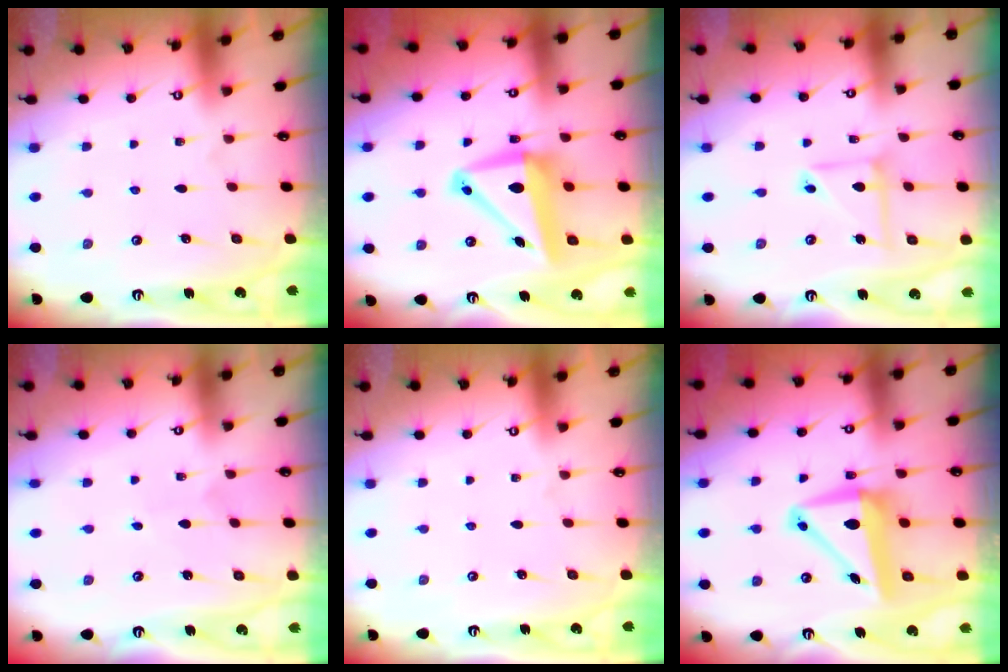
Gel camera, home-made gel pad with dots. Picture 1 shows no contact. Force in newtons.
{"total": 11.4, "press": 11.0, "slide": 3.0}
{"total": 8.3, "press": 8.3, "slide": 0.7}
{"total": 1.9, "press": 1.9, "slide": 0.2}
{"total": 0.0}
{"total": 9.8, "press": 9.6, "slide": 1.8}